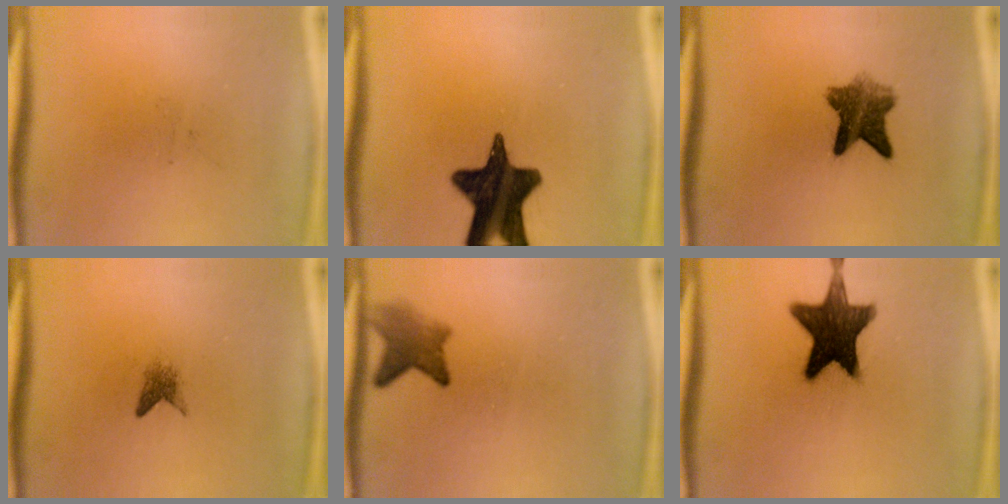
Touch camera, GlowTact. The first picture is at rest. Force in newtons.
{"total": 16.5}
{"total": 6.9}
{"total": 1.5}
{"total": 4.1}
{"total": 14.8}